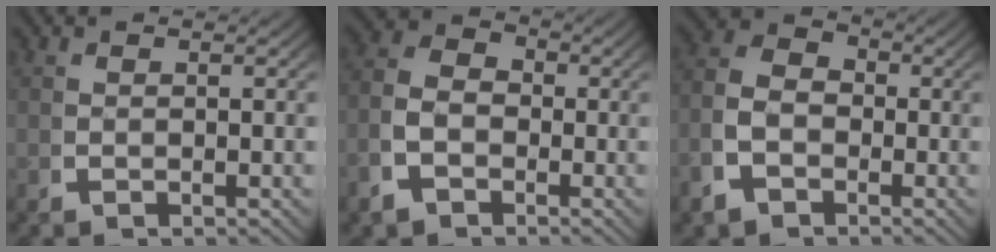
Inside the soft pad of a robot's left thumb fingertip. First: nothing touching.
{"total": 5.5, "force": [-1.0, 4.4, 3.2], "torque": [-0.062, -0.012, -0.019]}
{"total": 6.1, "force": [-1.0, 4.8, 3.7], "torque": [-0.073, -0.013, -0.017]}